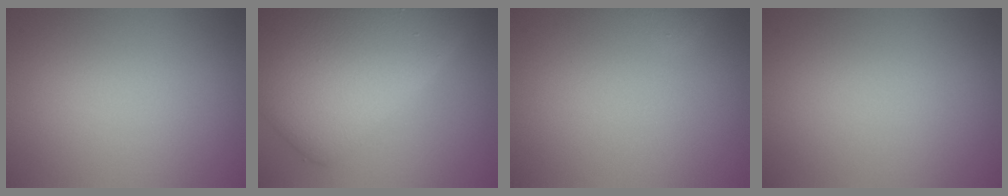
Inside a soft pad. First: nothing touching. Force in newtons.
{"total": 12.0, "press": 12.0, "slide": 0.2}
{"total": 0.6, "press": 0.6, "slide": 0.1}
{"total": 0.0}